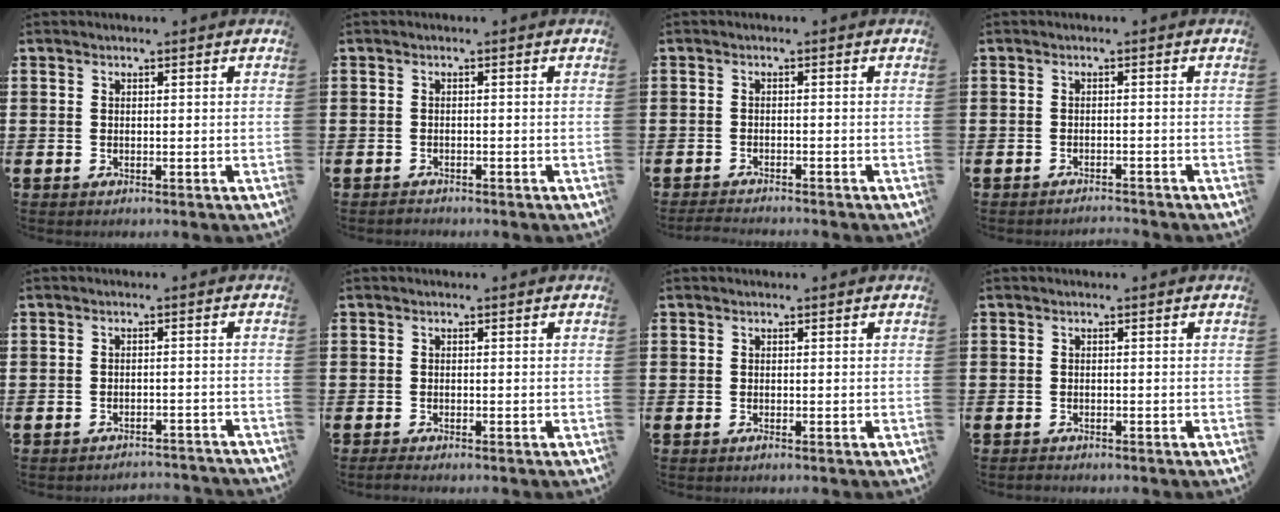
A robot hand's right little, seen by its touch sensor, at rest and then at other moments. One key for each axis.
{"total": 0.8, "fx": -0.8, "fy": 0.1, "fz": -0.1, "tx": 0.000, "ty": 0.000, "tz": -0.016}
{"total": 1.5, "fx": -1.5, "fy": 0.0, "fz": 0.4, "tx": -0.006, "ty": 0.003, "tz": -0.029}
{"total": 1.2, "fx": -1.2, "fy": -0.1, "fz": -0.1, "tx": -0.001, "ty": 0.003, "tz": -0.025}
{"total": 1.8, "fx": -1.8, "fy": -0.1, "fz": 0.0, "tx": -0.004, "ty": 0.005, "tz": -0.038}
{"total": 0.7, "fx": -0.6, "fy": 0.0, "fz": 0.4, "tx": -0.007, "ty": -0.002, "tz": -0.012}
{"total": 0.0}
{"total": 0.5, "fx": -0.5, "fy": 0.1, "fz": 0.0, "tx": -0.003, "ty": -0.001, "tz": -0.011}